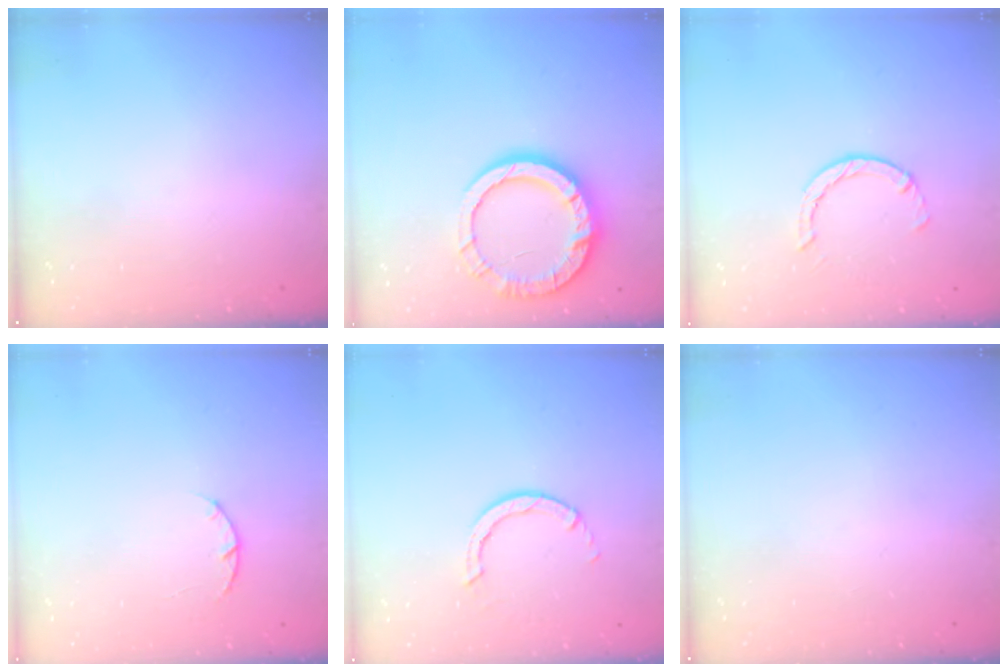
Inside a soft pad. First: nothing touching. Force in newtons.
{"total": 14.3, "press": 14.2, "slide": 1.7}
{"total": 2.5, "press": 2.4, "slide": 0.4}
{"total": 3.2, "press": 3.2, "slide": 0.5}
{"total": 2.8, "press": 2.8, "slide": 0.2}
{"total": 0.0}